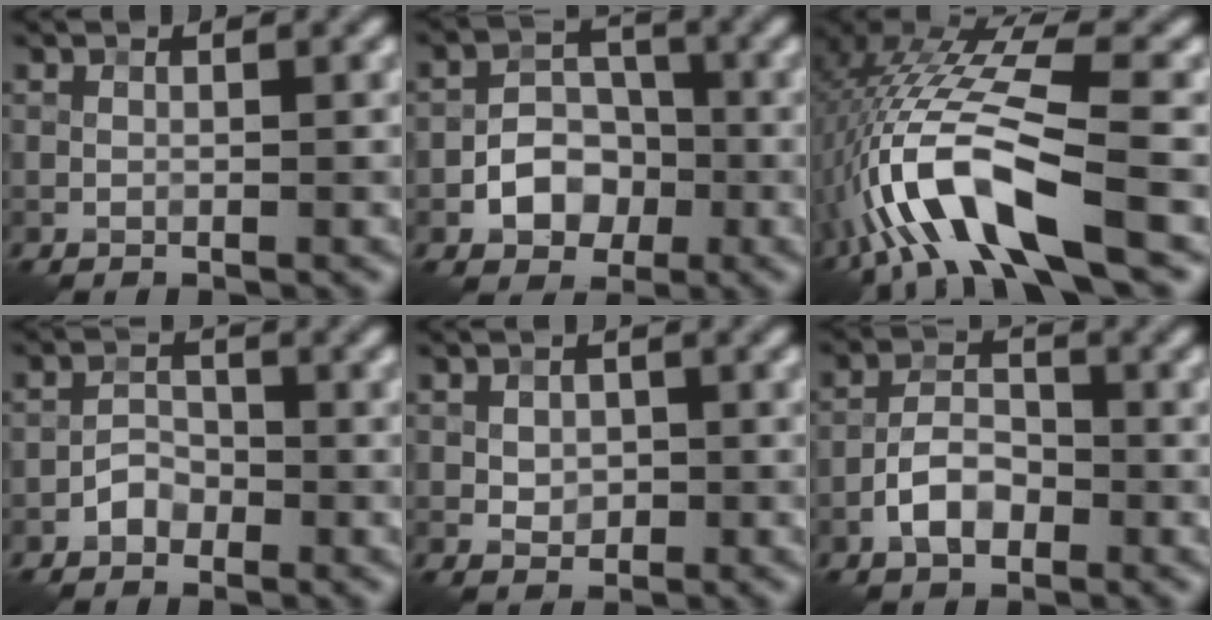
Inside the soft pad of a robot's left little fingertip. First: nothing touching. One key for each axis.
{"total": 4.5, "fx": -1.5, "fy": 3.4, "fz": 2.5, "tx": -0.031, "ty": 0.000, "tz": -0.025}
{"total": 12.2, "fx": -3.7, "fy": 4.0, "fz": 10.9, "tx": -0.228, "ty": 0.008, "tz": -0.069}
{"total": 1.8, "fx": -1.1, "fy": 1.3, "fz": 0.7, "tx": -0.007, "ty": 0.009, "tz": -0.021}
{"total": 1.8, "fx": 0.0, "fy": 1.5, "fz": 1.1, "tx": -0.016, "ty": -0.001, "tz": -0.002}
{"total": 3.6, "fx": -1.7, "fy": 2.0, "fz": 2.4, "tx": -0.040, "ty": 0.008, "tz": -0.037}